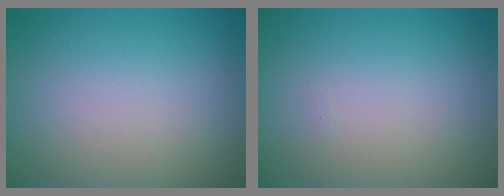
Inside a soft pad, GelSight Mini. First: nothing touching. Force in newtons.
{"total": 0.0}